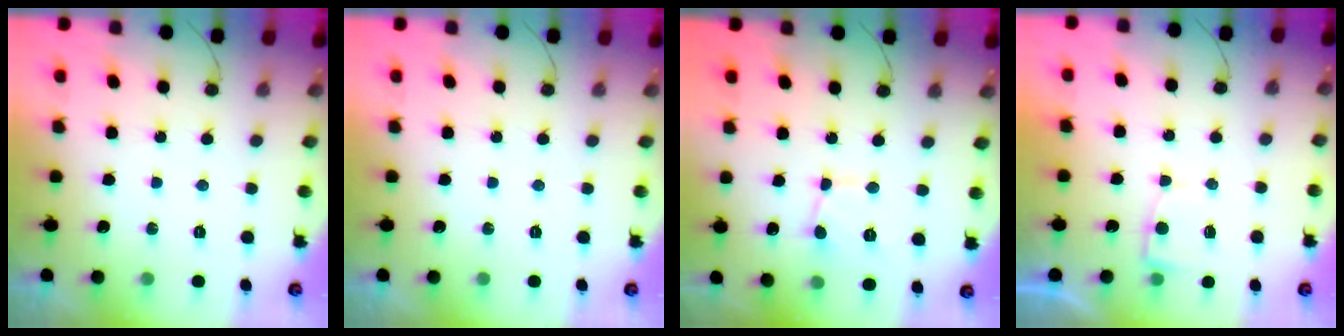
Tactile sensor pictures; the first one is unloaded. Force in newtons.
{"total": 0.0}
{"total": 1.8, "press": 1.7, "slide": 0.2}
{"total": 3.5, "press": 3.5, "slide": 0.3}